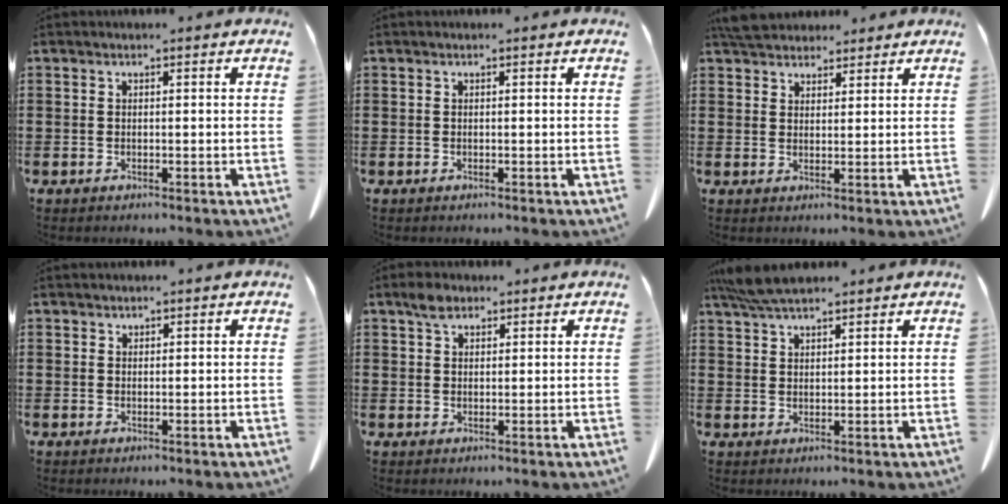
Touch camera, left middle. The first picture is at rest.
{"total": 0.0}
{"total": 4.4, "force": [4.1, 1.3, 0.7], "torque": [-0.027, -0.006, 0.082]}
{"total": 0.8, "force": [0.7, 0.3, 0.0], "torque": [-0.002, -0.001, 0.015]}
{"total": 2.9, "force": [2.0, 1.6, 1.4], "torque": [-0.025, 0.002, 0.036]}
{"total": 5.3, "force": [4.5, 1.0, 2.6], "torque": [-0.063, -0.006, 0.087]}